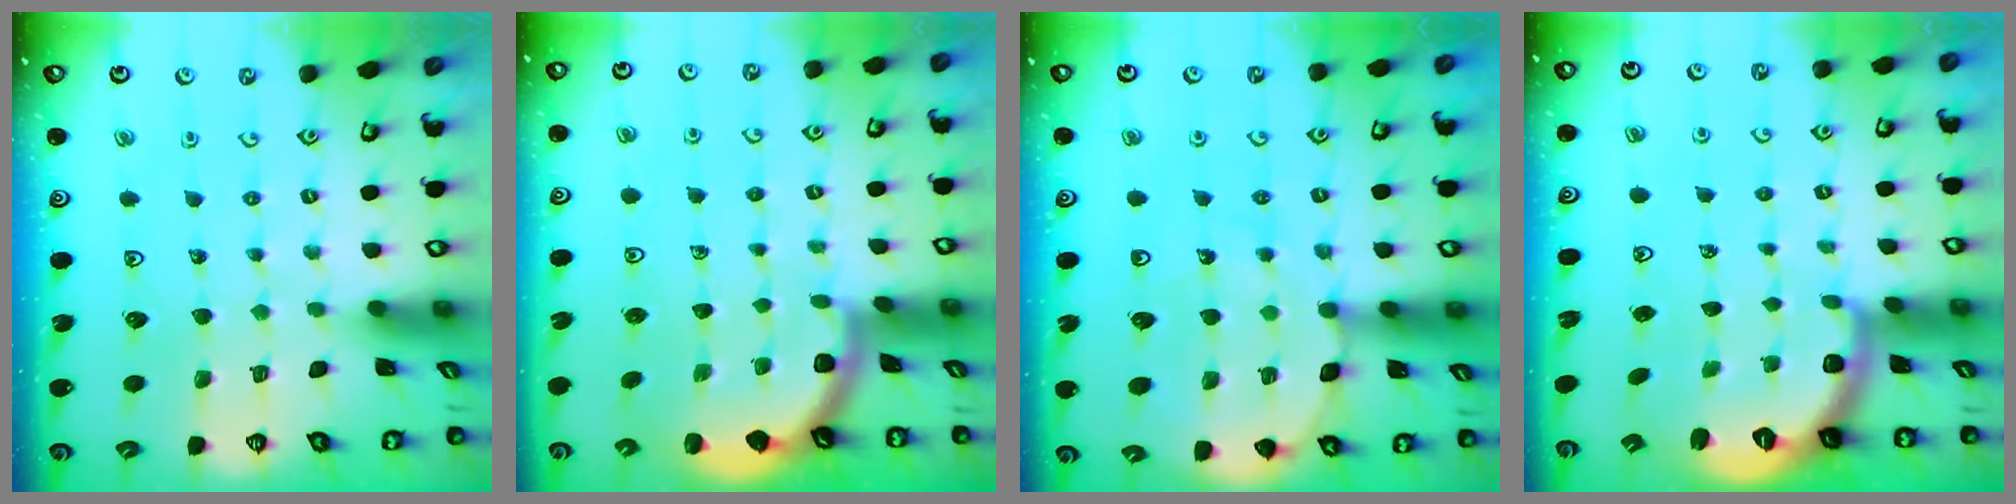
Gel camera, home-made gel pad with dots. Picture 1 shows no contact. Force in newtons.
{"total": 1.7, "press": 1.7, "slide": 0.0}
{"total": 9.7, "press": 9.2, "slide": 2.9}
{"total": 2.5, "press": 2.0, "slide": 1.6}